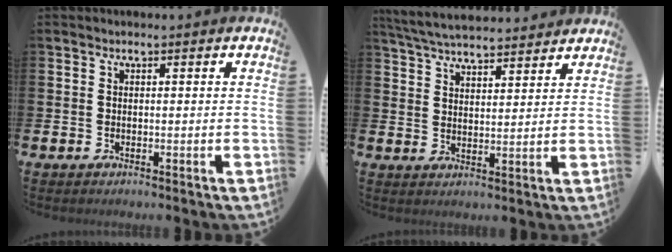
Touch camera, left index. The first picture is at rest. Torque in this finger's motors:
{"motor_torque": [1.11, -1.03, 0.75, 0.21]}